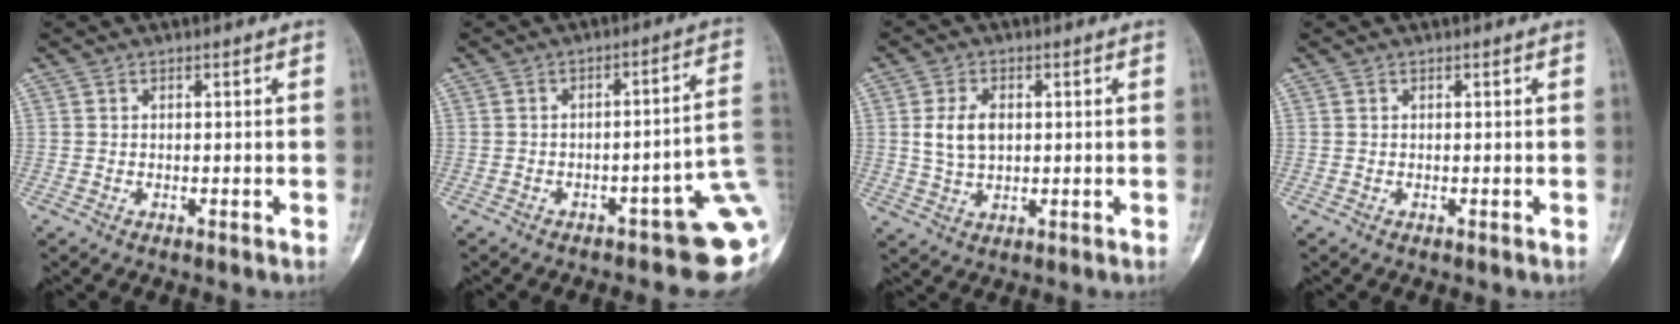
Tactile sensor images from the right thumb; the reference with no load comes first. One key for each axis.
{"total": 13.2, "fx": -5.2, "fy": 4.4, "fz": 11.3, "tx": -0.083, "ty": 0.051, "tz": -0.059}
{"total": 6.3, "fx": 0.9, "fy": 4.1, "fz": 4.7, "tx": -0.085, "ty": -0.001, "tz": 0.021}
{"total": 0.0}